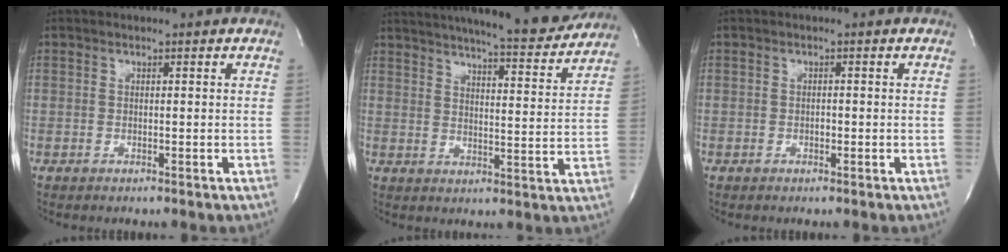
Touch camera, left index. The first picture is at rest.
{"total": 19.5, "force": [17.7, 1.6, 7.8], "torque": [-0.123, -0.030, 0.228]}
{"total": 0.6, "force": [-0.4, 0.3, 0.4], "torque": [-0.007, -0.001, -0.008]}